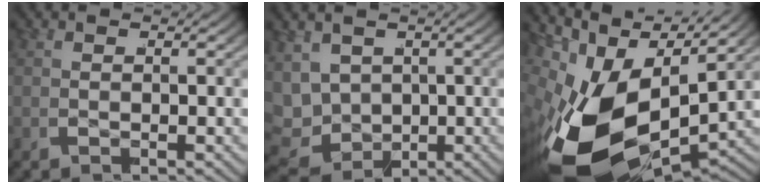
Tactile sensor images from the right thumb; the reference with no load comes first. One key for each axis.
{"total": 7.8, "fx": -1.4, "fy": 6.7, "fz": 3.8, "tx": -0.107, "ty": -0.046, "tz": -0.010}
{"total": 18.1, "fx": -4.7, "fy": 10.9, "fz": 13.7, "tx": -0.282, "ty": -0.074, "tz": -0.045}